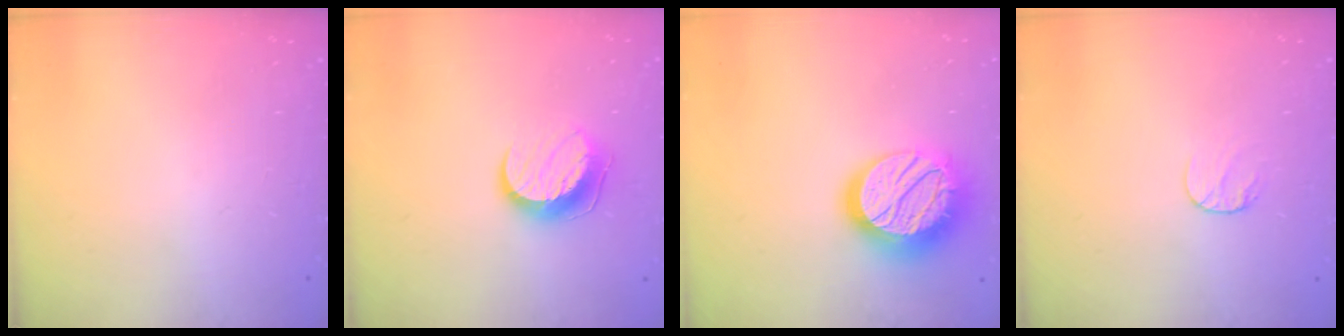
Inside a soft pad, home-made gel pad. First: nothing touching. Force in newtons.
{"total": 9.7, "press": 9.7, "slide": 0.6}
{"total": 20.9, "press": 20.8, "slide": 1.4}
{"total": 5.9, "press": 5.8, "slide": 0.6}